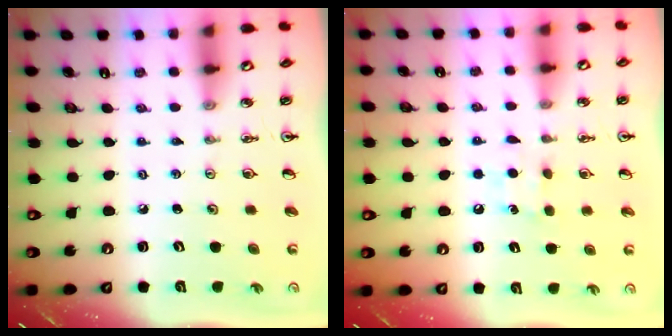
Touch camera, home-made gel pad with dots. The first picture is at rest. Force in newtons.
{"total": 5.9, "press": 5.9, "slide": 0.7}